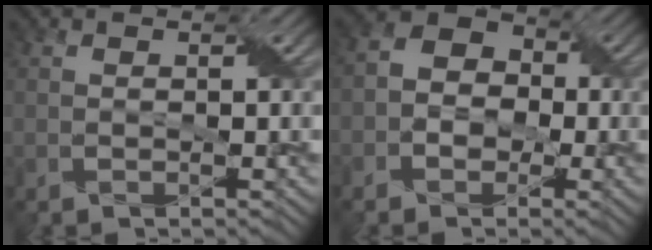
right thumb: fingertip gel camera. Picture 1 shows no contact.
{"total": 6.1, "force": [-1.1, 5.2, 3.0], "torque": [-0.052, 0.009, -0.040]}